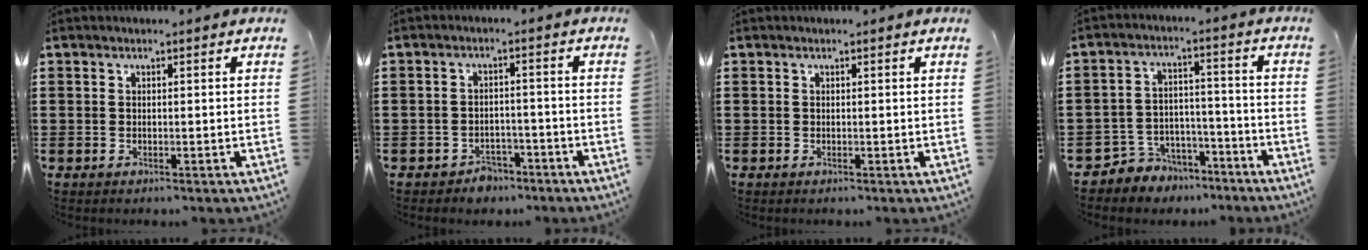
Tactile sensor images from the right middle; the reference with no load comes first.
{"total": 2.8, "force": [-2.6, 1.1, 0.1], "torque": [-0.011, 0.004, -0.055]}
{"total": 0.0}
{"total": 5.0, "force": [-4.4, 2.4, -0.2], "torque": [-0.007, 0.014, -0.092]}